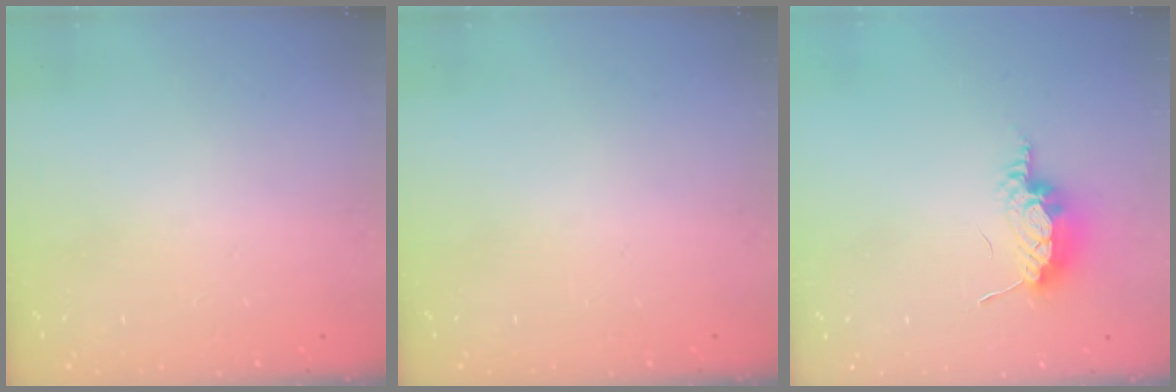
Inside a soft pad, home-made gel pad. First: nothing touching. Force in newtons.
{"total": 0.0}
{"total": 11.3, "press": 9.0, "slide": 6.9}